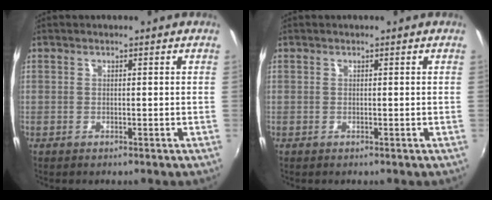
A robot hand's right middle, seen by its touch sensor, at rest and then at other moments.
{"total": 0.0}